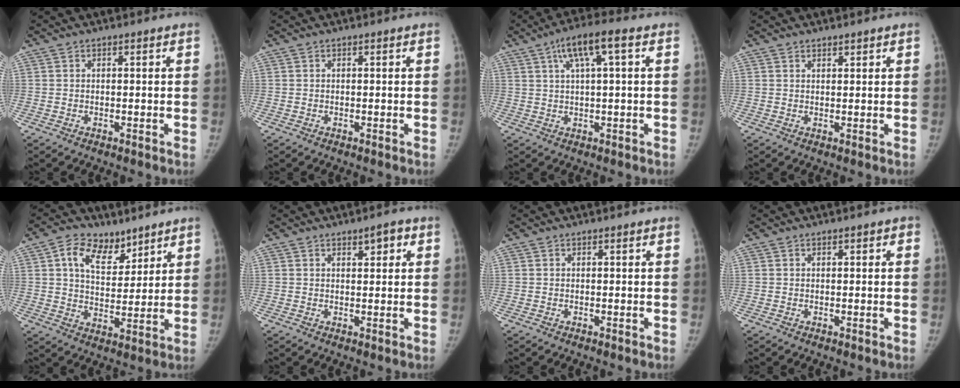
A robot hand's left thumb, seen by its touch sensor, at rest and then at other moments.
{"total": 0.0}
{"total": 7.9, "force": [2.9, 1.7, 7.1], "torque": [-0.136, 0.017, 0.048]}
{"total": 0.9, "force": [0.9, 0.3, 0.2], "torque": [0.004, -0.006, 0.014]}
{"total": 10.2, "force": [5.8, 6.3, 5.4], "torque": [-0.067, -0.028, 0.104]}
{"total": 2.8, "force": [1.4, 1.2, 2.1], "torque": [-0.019, -0.004, 0.020]}
{"total": 0.0}
{"total": 0.9, "force": [0.3, 0.5, 0.7], "torque": [-0.006, 0.002, 0.002]}